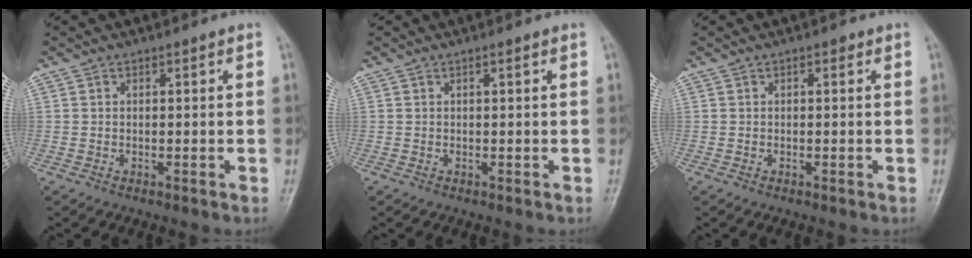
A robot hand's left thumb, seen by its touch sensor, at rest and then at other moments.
{"total": 0.0}
{"total": 0.6, "force": [0.2, 0.4, 0.4], "torque": [-0.001, 0.001, 0.000]}